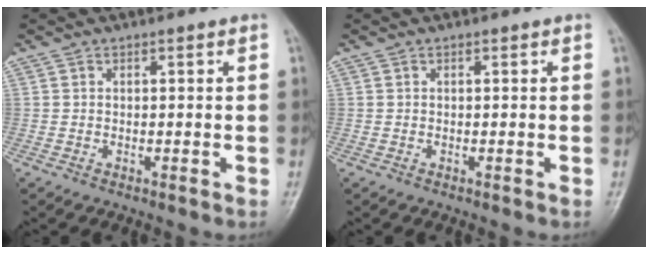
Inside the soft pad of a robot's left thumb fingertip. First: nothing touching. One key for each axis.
{"total": 0.0}